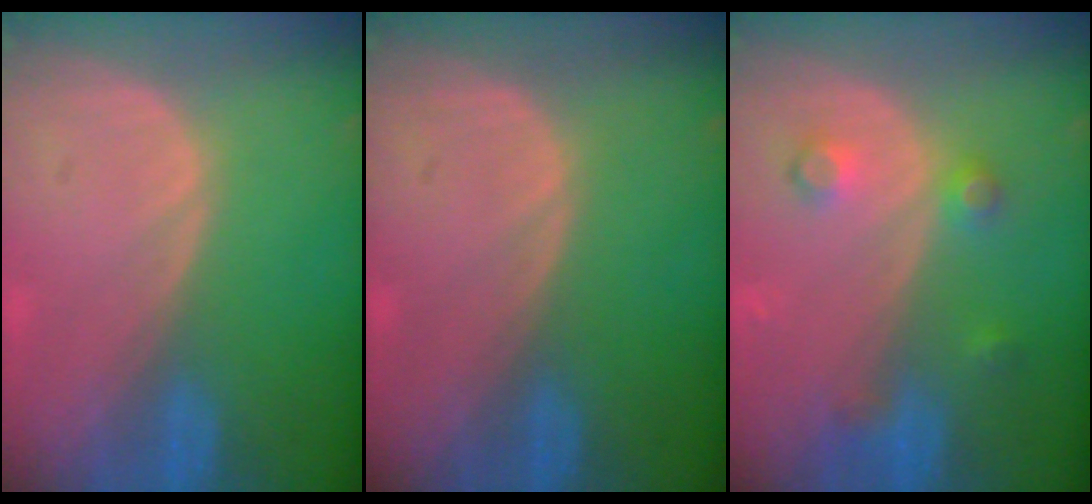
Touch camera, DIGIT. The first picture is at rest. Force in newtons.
{"total": 0.0}
{"total": 4.0, "press": 3.6, "slide": 1.8}